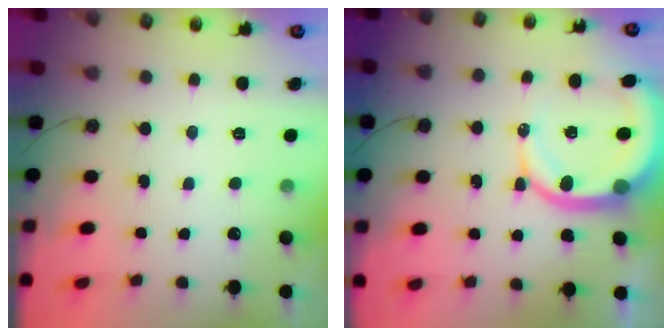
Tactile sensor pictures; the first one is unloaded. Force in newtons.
{"total": 11.4, "press": 11.3, "slide": 1.4}